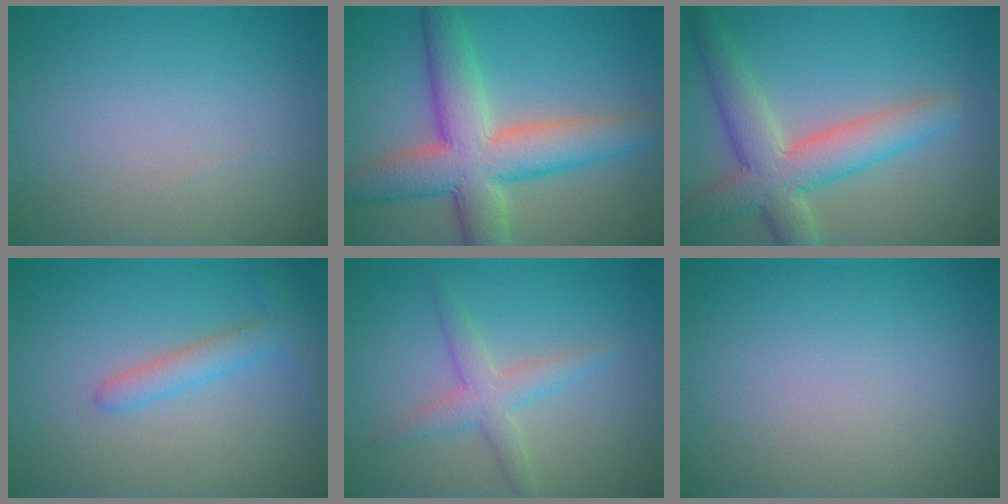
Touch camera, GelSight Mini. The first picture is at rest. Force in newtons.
{"total": 9.1, "press": 9.0, "slide": 0.6}
{"total": 6.4, "press": 6.4, "slide": 0.5}
{"total": 2.4, "press": 2.4, "slide": 0.1}
{"total": 2.8, "press": 2.8, "slide": 0.0}
{"total": 0.0}